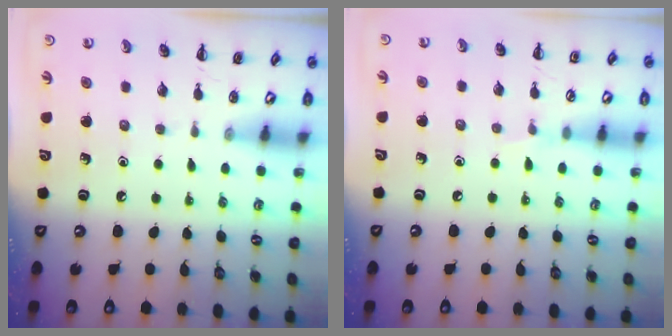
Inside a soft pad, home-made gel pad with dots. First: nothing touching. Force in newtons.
{"total": 4.6, "press": 4.3, "slide": 1.6}